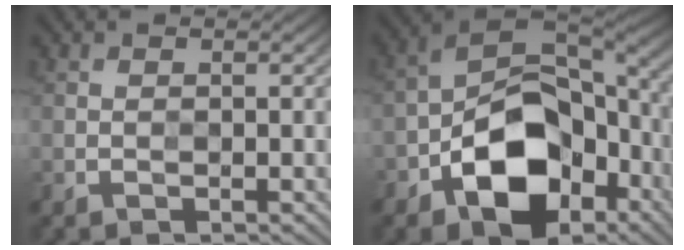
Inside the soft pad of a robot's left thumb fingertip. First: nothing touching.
{"total": 15.8, "force": [-6.2, 9.7, 10.8], "torque": [-0.183, -0.026, -0.116]}